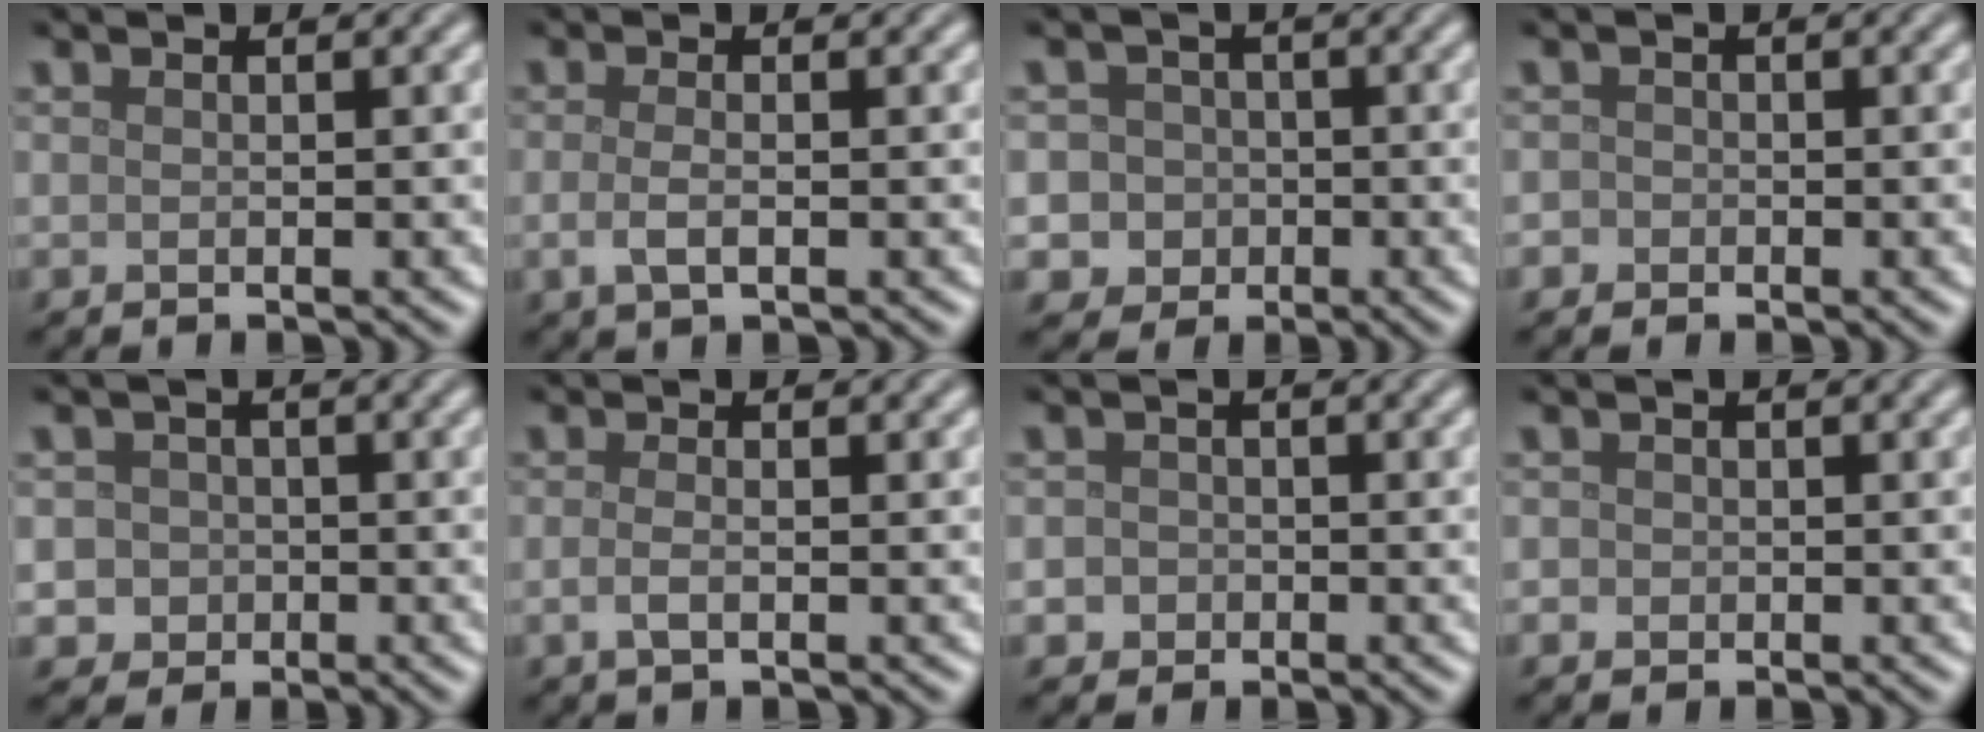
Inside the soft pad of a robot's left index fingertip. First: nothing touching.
{"total": 1.9, "force": [-0.4, 0.7, 1.8], "torque": [-0.040, -0.006, -0.010]}
{"total": 5.1, "force": [-0.9, 4.9, 1.0], "torque": [0.007, 0.015, -0.042]}
{"total": 1.0, "force": [-0.3, 1.0, 0.1], "torque": [0.006, -0.001, -0.010]}
{"total": 3.3, "force": [-0.5, 3.1, 0.7], "torque": [0.016, 0.010, -0.025]}
{"total": 1.5, "force": [-0.4, 0.6, 1.3], "torque": [-0.030, -0.004, -0.012]}
{"total": 2.5, "force": [-0.7, 2.4, 0.6], "torque": [0.009, 0.006, -0.030]}
{"total": 1.0, "force": [-0.1, 1.0, 0.2], "torque": [0.005, -0.004, -0.004]}